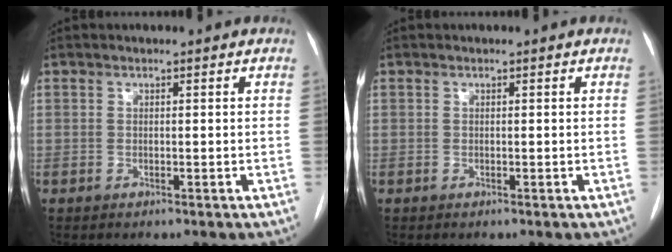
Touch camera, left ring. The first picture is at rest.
{"total": 0.0}